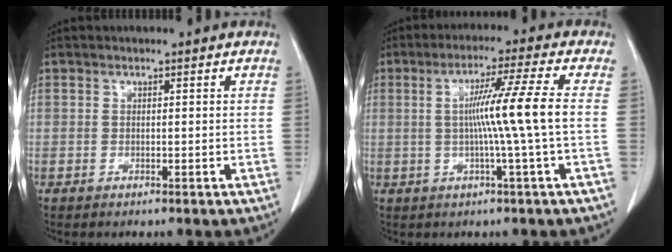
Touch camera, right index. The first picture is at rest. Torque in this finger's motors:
{"motor_torque": [1.30, -0.22, 0.64, 0.16]}